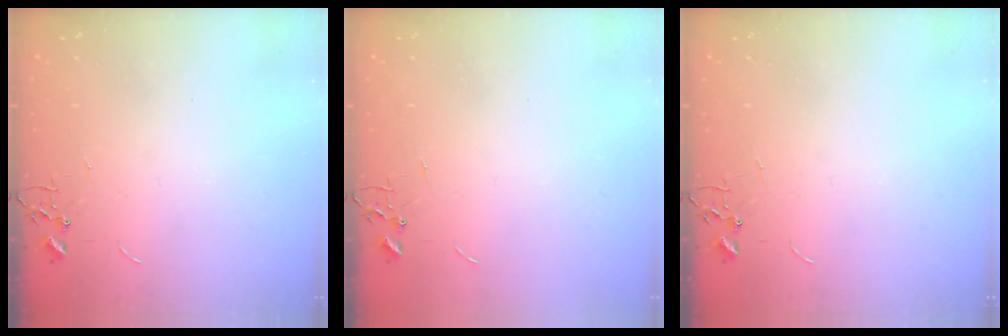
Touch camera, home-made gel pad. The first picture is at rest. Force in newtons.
{"total": 0.0}
{"total": 0.0}